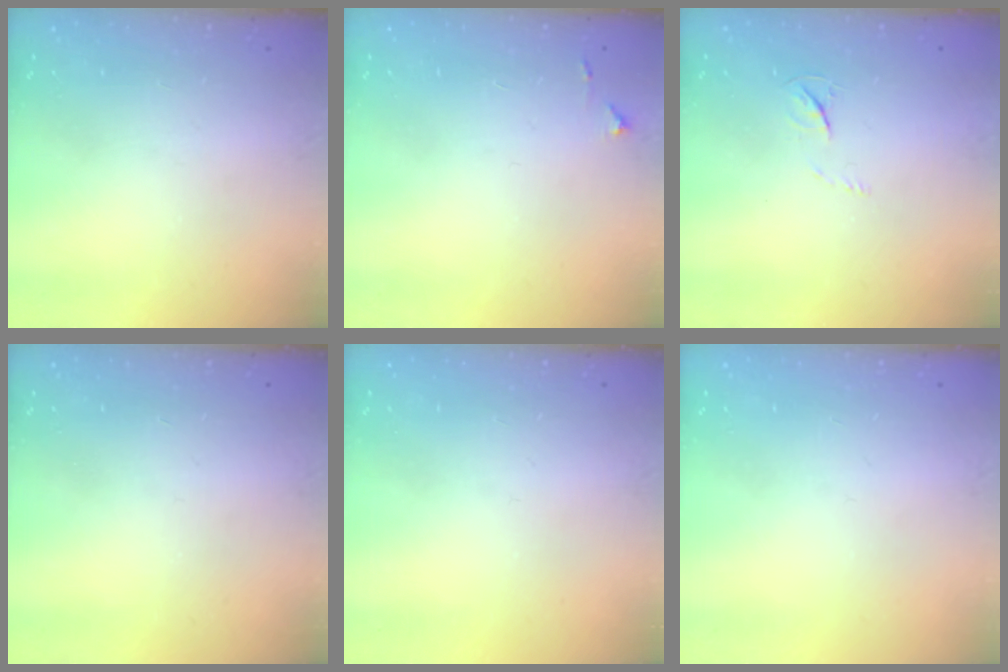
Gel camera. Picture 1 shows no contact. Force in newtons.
{"total": 4.3, "press": 4.2, "slide": 0.7}
{"total": 3.6, "press": 3.6, "slide": 0.5}
{"total": 0.0}
{"total": 0.0}
{"total": 0.0}